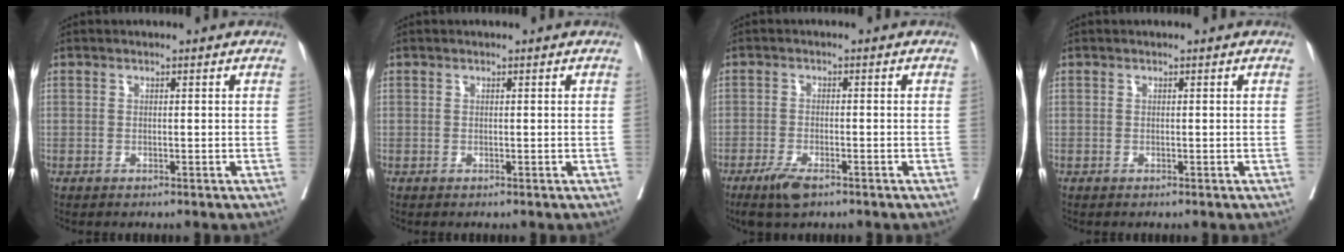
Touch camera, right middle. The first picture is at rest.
{"total": 0.0}
{"total": 4.1, "force": [-2.8, 1.1, 2.8], "torque": [-0.058, -0.006, -0.048]}
{"total": 0.0}